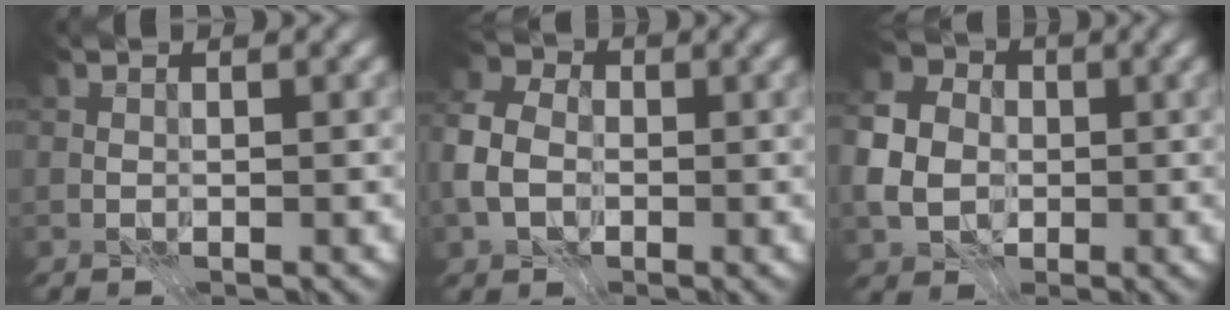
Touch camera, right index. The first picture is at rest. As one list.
[{"total": 5.4, "force": [-1.2, 4.1, 3.2], "torque": [-0.081, 0.005, -0.038]}, {"total": 5.6, "force": [-0.9, 4.7, 2.9], "torque": [-0.071, 0.005, -0.024]}]